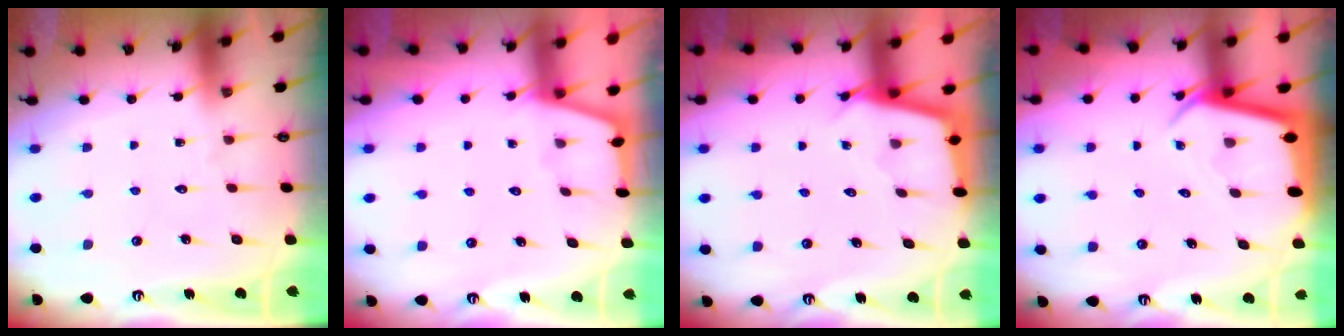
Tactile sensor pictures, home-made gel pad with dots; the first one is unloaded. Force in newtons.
{"total": 1.2, "press": 1.1, "slide": 0.3}
{"total": 2.3, "press": 2.3, "slide": 0.2}
{"total": 3.5, "press": 3.5, "slide": 0.2}